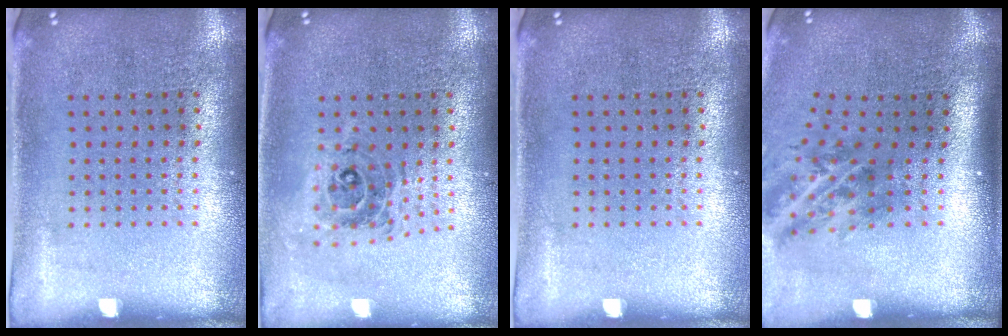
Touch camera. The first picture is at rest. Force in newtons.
{"total": 0.7, "press": 0.6, "slide": 0.1}
{"total": 0.0}
{"total": 1.8, "press": 1.2, "slide": 1.4}